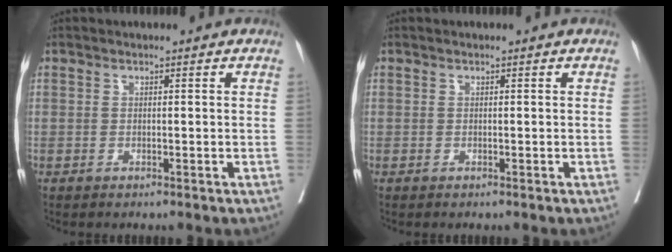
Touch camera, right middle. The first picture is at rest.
{"total": 0.0}